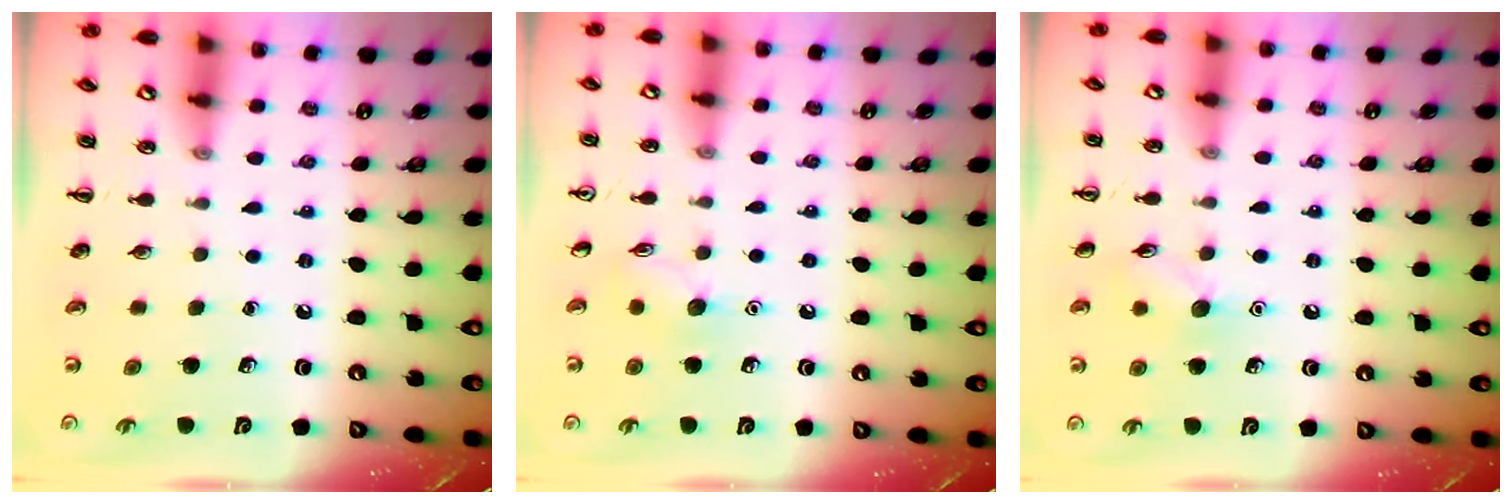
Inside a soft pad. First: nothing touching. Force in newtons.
{"total": 6.5, "press": 6.4, "slide": 1.2}
{"total": 7.5, "press": 7.3, "slide": 1.4}